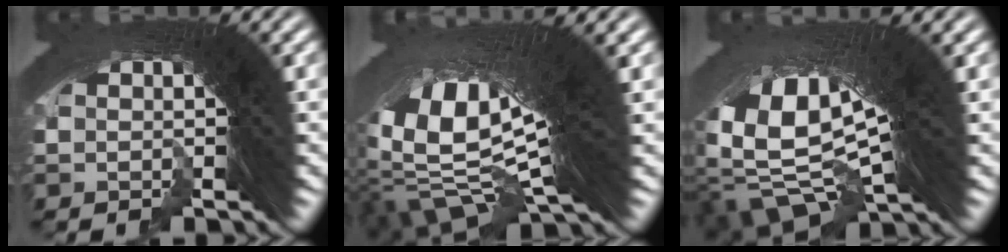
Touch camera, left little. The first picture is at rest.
{"total": 20.2, "force": [0.1, 10.2, 17.5], "torque": [-0.333, -0.037, 0.027]}
{"total": 19.1, "force": [1.3, 11.7, 15.1], "torque": [-0.315, -0.044, 0.040]}